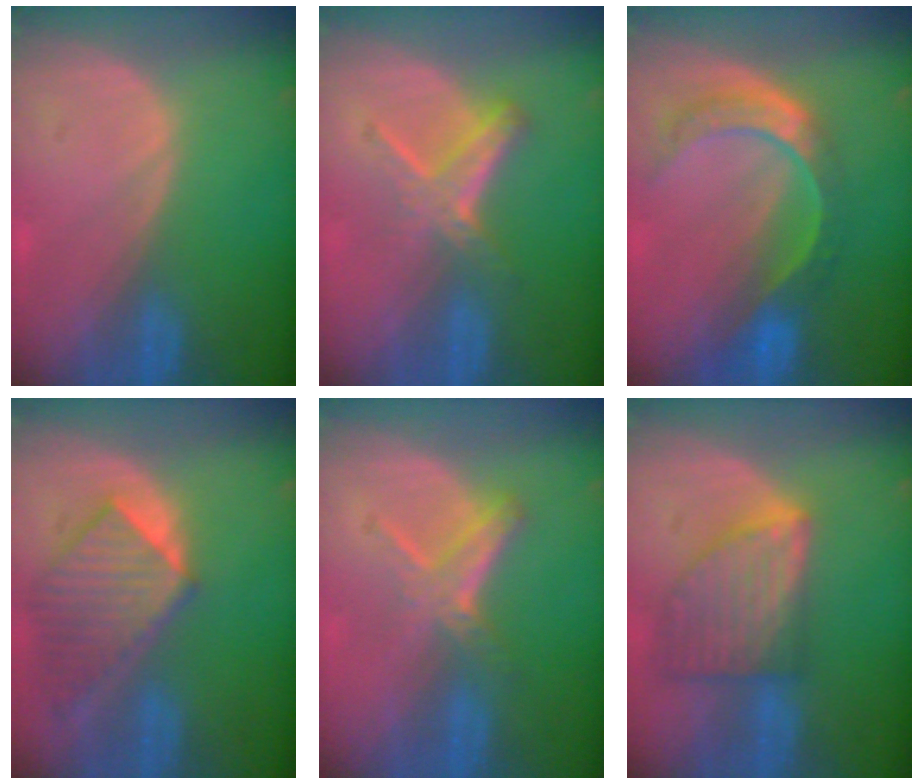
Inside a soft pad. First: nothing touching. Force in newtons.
{"total": 6.2, "press": 5.3, "slide": 3.2}
{"total": 8.5, "press": 7.2, "slide": 4.6}
{"total": 8.3, "press": 7.6, "slide": 3.4}
{"total": 4.9, "press": 4.8, "slide": 0.9}
{"total": 8.1, "press": 7.4, "slide": 3.4}